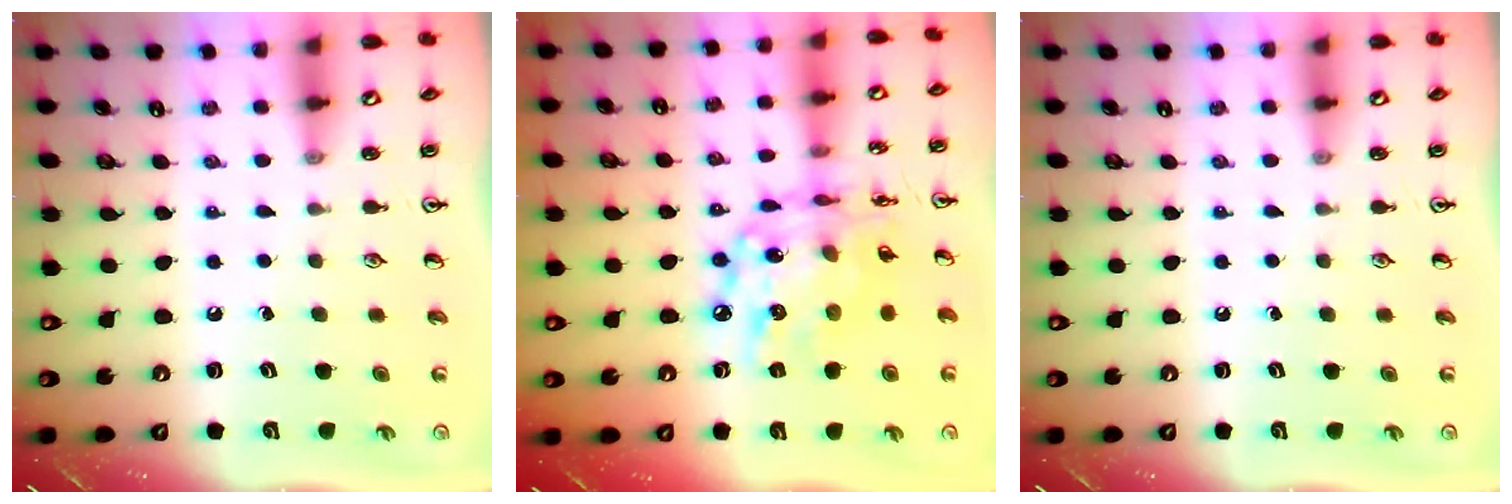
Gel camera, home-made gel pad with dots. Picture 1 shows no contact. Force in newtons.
{"total": 16.0, "press": 16.0, "slide": 1.4}
{"total": 0.0}